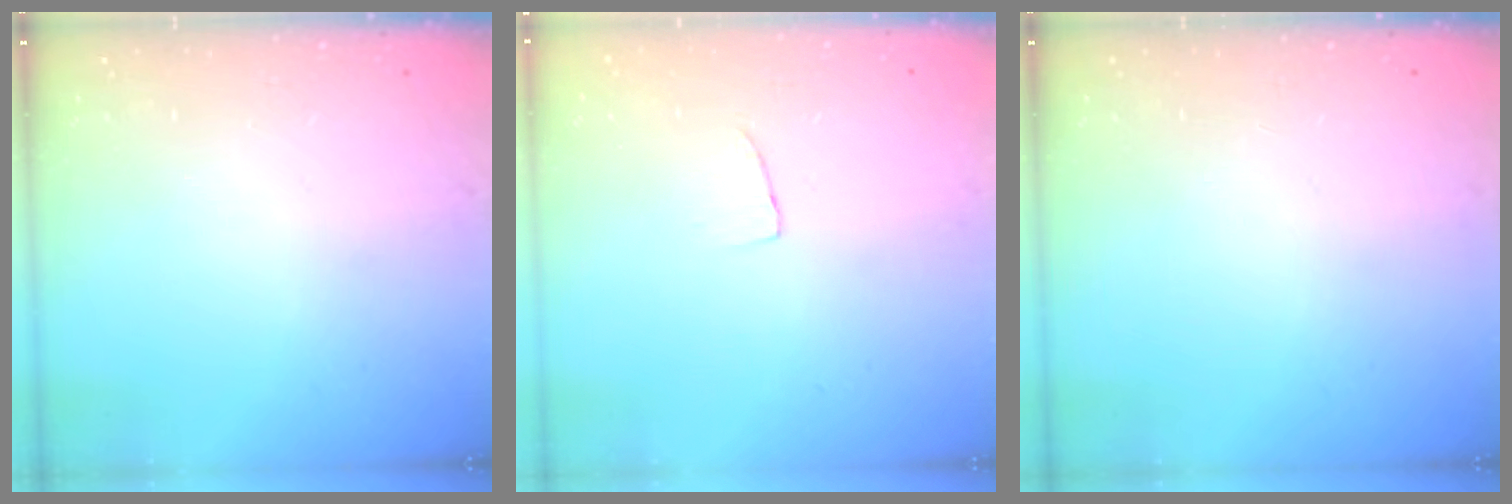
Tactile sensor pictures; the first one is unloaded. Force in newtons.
{"total": 3.2, "press": 3.2, "slide": 0.2}
{"total": 0.0}